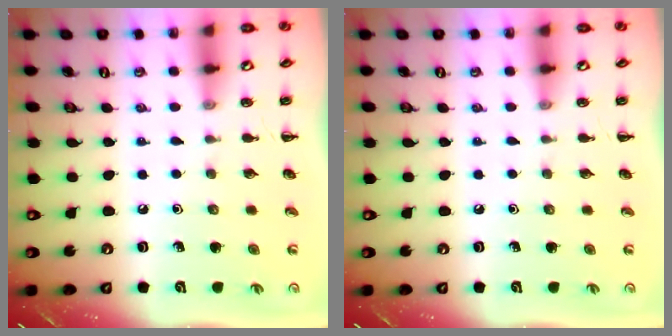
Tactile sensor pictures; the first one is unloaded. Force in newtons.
{"total": 0.0}